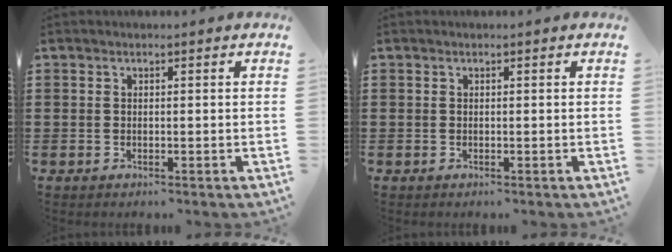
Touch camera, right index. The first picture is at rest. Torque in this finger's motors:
{"motor_torque": [0.80, 1.34, 0.00, 0.01]}